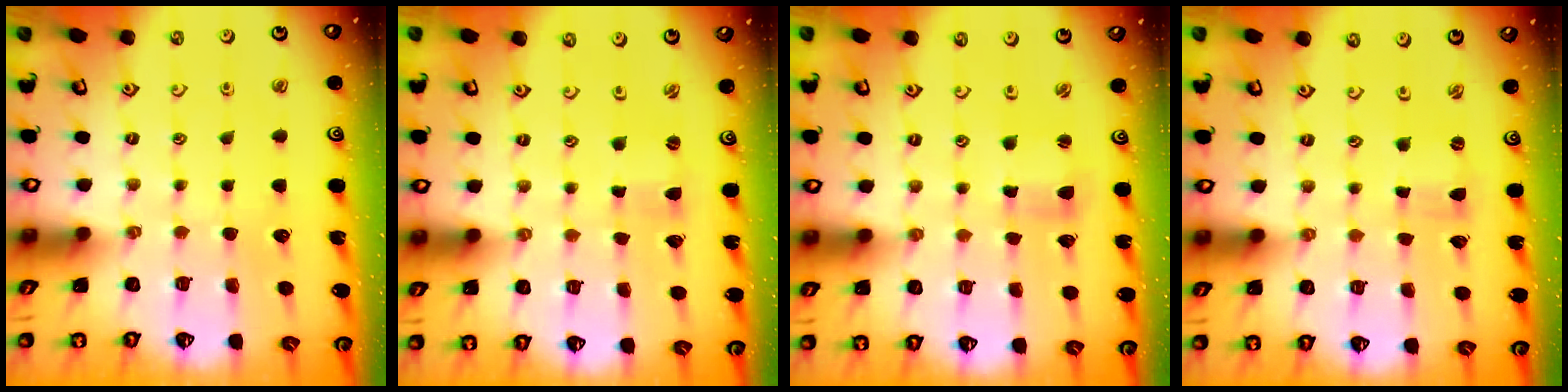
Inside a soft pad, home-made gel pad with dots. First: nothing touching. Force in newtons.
{"total": 1.0, "press": 1.0, "slide": 0.3}
{"total": 2.4, "press": 2.4, "slide": 0.2}
{"total": 0.0}